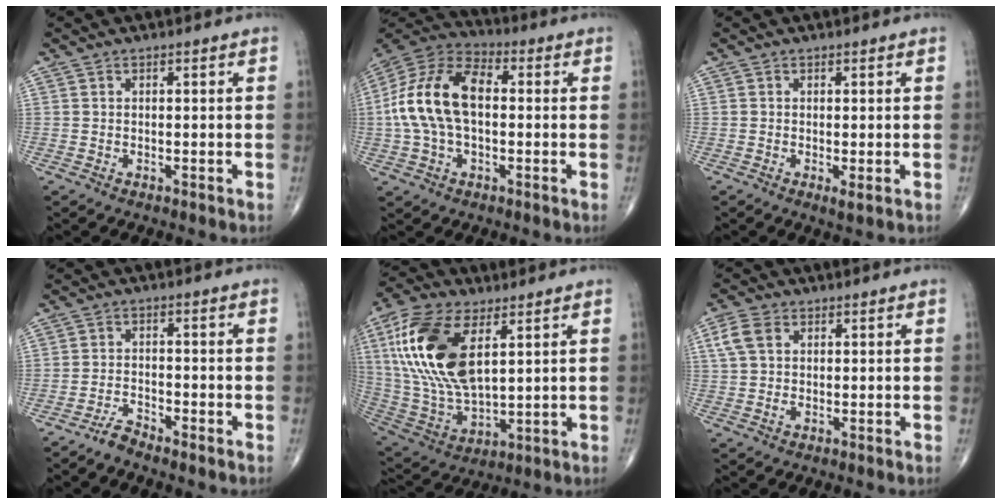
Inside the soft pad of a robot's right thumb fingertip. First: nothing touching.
{"total": 16.4, "force": [0.6, 9.5, 13.3], "torque": [-0.261, 0.037, 0.002]}
{"total": 1.4, "force": [-0.3, 0.4, 1.3], "torque": [-0.020, -0.006, -0.007]}
{"total": 2.8, "force": [-2.7, 0.3, 0.8], "torque": [-0.019, 0.009, -0.056]}
{"total": 21.1, "force": [6.6, 10.5, 17.1], "torque": [-0.352, -0.021, 0.127]}
{"total": 5.1, "force": [1.4, 3.5, 3.4], "torque": [-0.075, 0.007, 0.027]}